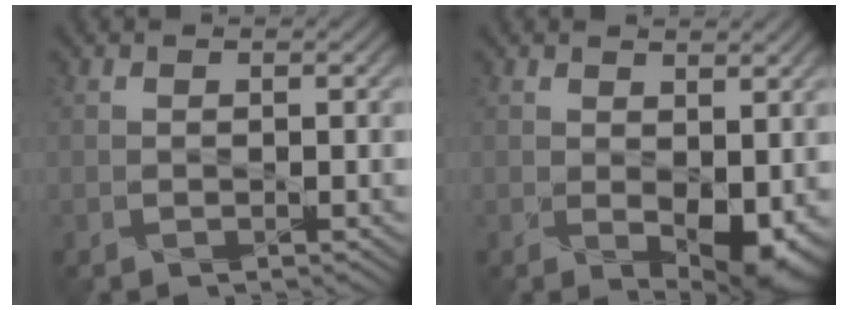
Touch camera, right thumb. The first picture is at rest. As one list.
[{"total": 5.2, "force": [-0.2, 2.8, 4.4], "torque": [-0.076, -0.023, 0.012]}]